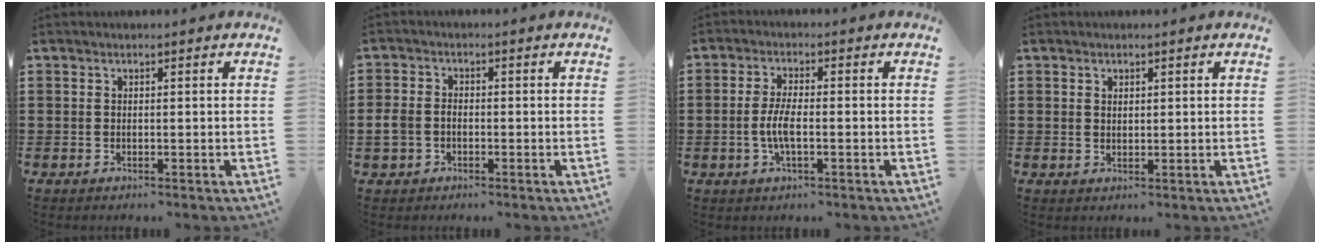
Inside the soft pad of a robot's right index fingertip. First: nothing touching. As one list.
[{"total": 2.6, "force": [-1.1, 1.9, 1.5], "torque": [-0.053, -0.007, -0.027]}, {"total": 4.4, "force": [-1.0, 1.3, 4.1], "torque": [-0.093, -0.002, -0.025]}, {"total": 1.0, "force": [0.8, 0.6, 0.2], "torque": [-0.004, 0.003, 0.016]}]